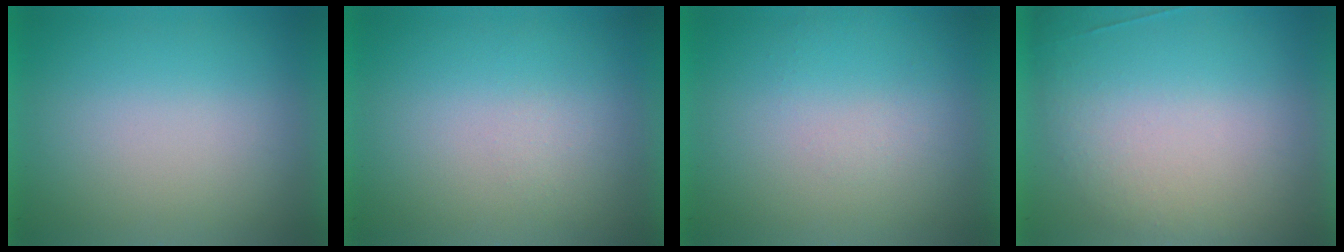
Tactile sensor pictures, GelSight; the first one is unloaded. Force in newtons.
{"total": 1.2}
{"total": 1.1}
{"total": 2.6}